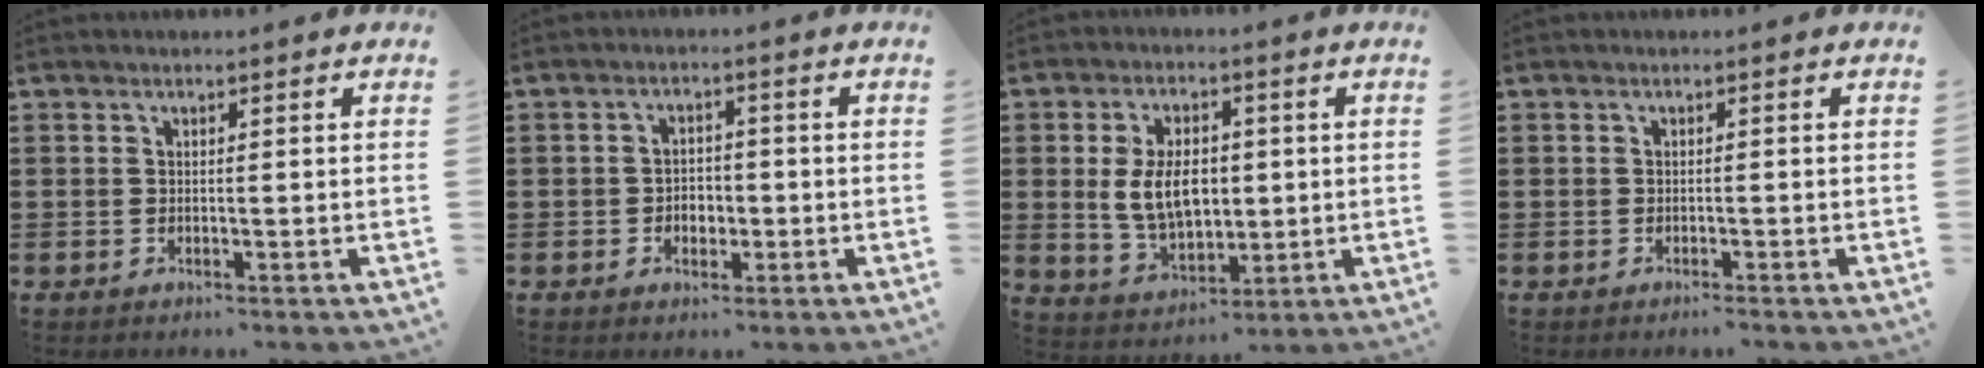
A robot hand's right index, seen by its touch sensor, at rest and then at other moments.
{"total": 2.5, "force": [-0.8, 1.9, 1.3], "torque": [-0.029, 0.006, -0.019]}
{"total": 8.5, "force": [0.7, 5.3, 6.6], "torque": [-0.130, 0.006, 0.007]}
{"total": 0.6, "force": [-0.5, 0.0, 0.3], "torque": [-0.006, -0.001, -0.011]}